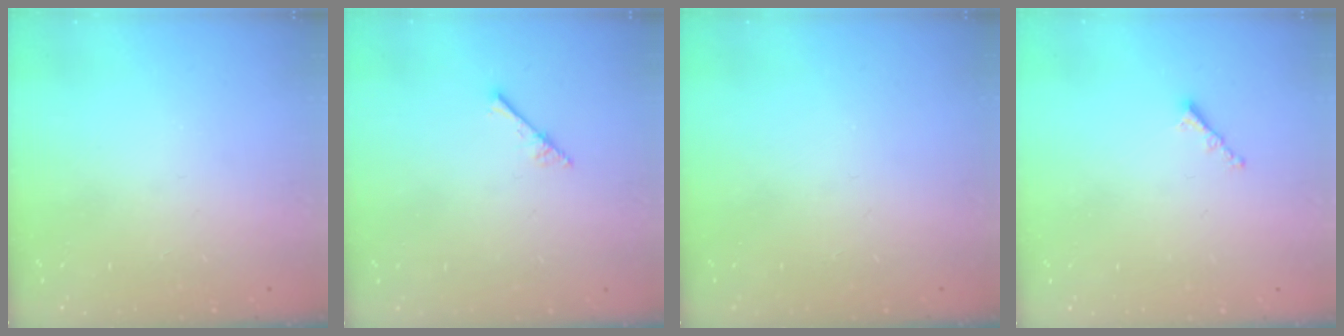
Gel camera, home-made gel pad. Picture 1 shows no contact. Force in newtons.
{"total": 2.3, "press": 2.3, "slide": 0.2}
{"total": 0.0}
{"total": 1.2, "press": 1.1, "slide": 0.5}